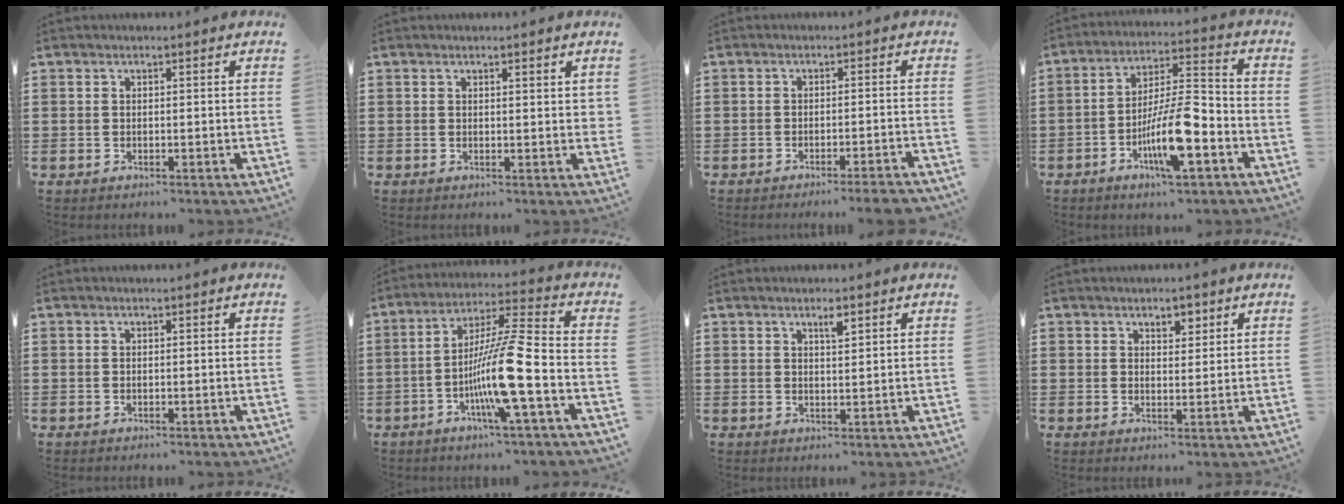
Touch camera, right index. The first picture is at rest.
{"total": 1.2, "force": [0.6, 0.7, 0.8], "torque": [-0.017, 0.006, 0.009]}
{"total": 2.7, "force": [-2.4, -0.3, 1.2], "torque": [-0.019, -0.003, -0.047]}
{"total": 11.5, "force": [-4.9, 3.0, 10.0], "torque": [-0.199, 0.001, -0.093]}
{"total": 0.0}
{"total": 12.4, "force": [-4.2, 0.0, 11.7], "torque": [-0.230, -0.010, -0.087]}
{"total": 2.1, "force": [1.3, 0.5, 1.5], "torque": [-0.024, -0.001, 0.020]}
{"total": 2.7, "force": [1.8, 1.6, 1.2], "torque": [-0.014, 0.002, 0.029]}